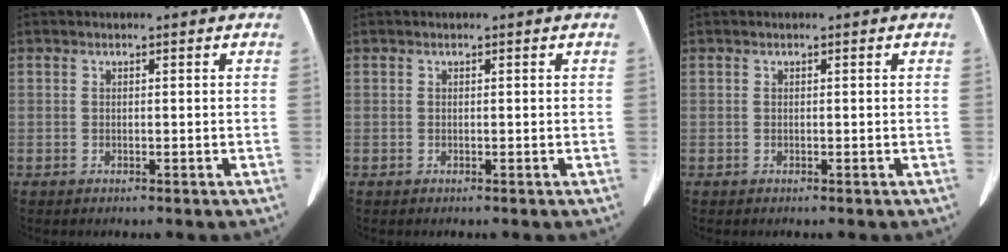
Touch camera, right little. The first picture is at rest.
{"total": 0.0}
{"total": 0.0}